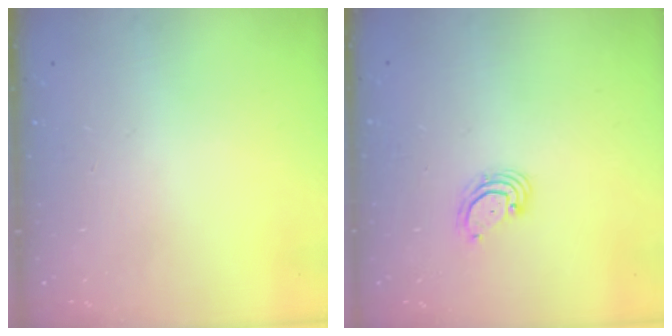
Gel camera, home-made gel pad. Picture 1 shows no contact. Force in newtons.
{"total": 2.8, "press": 2.8, "slide": 0.2}